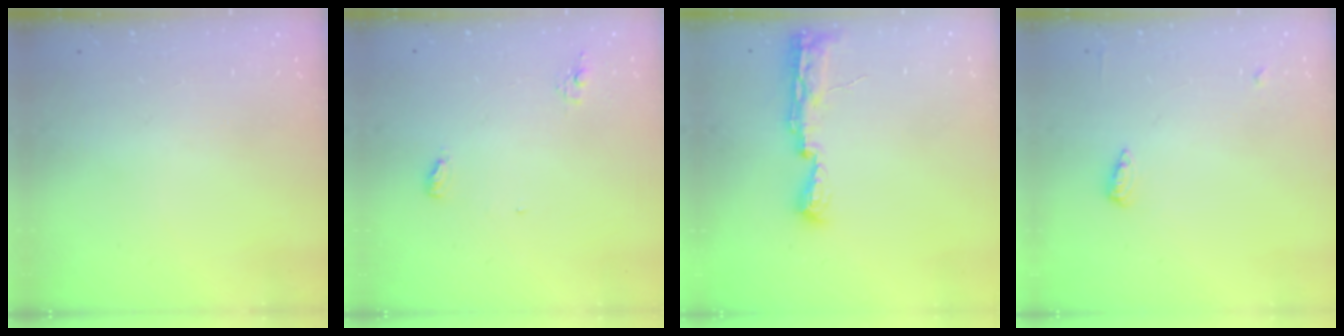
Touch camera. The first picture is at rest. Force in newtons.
{"total": 4.8, "press": 4.8, "slide": 0.3}
{"total": 10.6, "press": 9.1, "slide": 5.5}
{"total": 5.5, "press": 5.4, "slide": 1.0}